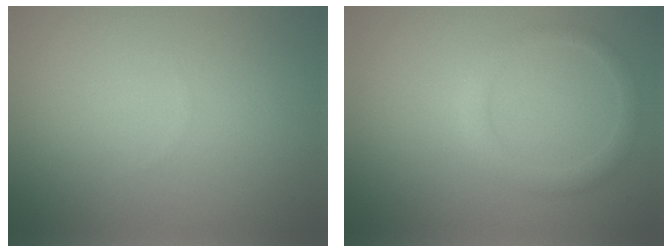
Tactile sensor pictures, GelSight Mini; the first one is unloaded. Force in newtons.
{"total": 1.9, "press": 1.9, "slide": 0.1}